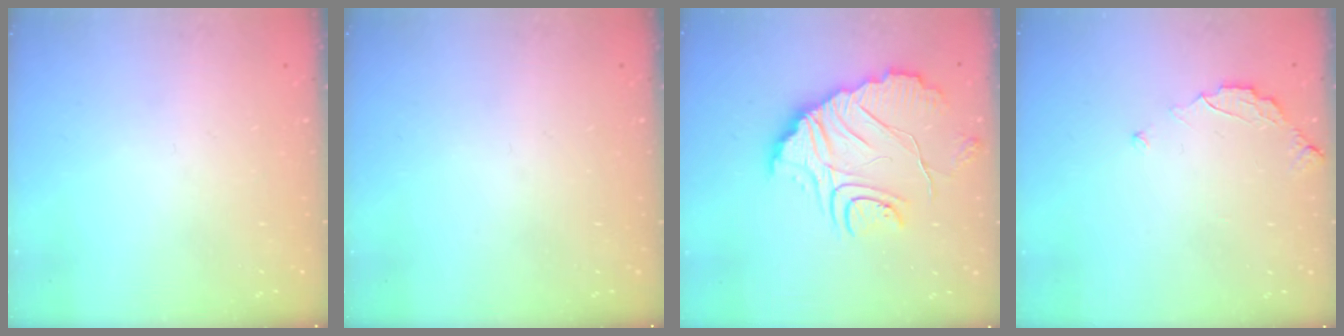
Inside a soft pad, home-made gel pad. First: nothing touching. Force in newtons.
{"total": 0.0}
{"total": 14.3, "press": 14.3, "slide": 1.1}
{"total": 2.9, "press": 2.9, "slide": 0.3}